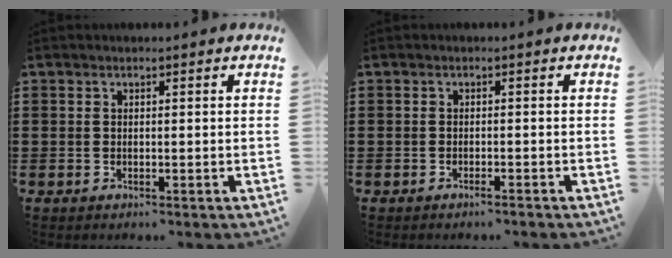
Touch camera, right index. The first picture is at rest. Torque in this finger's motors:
{"motor_torque": [-0.07, 0.23, 0.00, 0.01]}